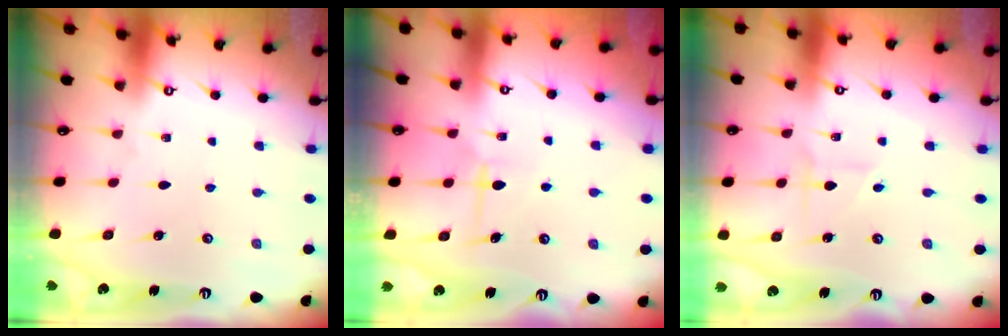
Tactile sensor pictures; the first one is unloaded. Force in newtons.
{"total": 5.8, "press": 5.8, "slide": 0.1}
{"total": 1.8, "press": 1.8, "slide": 0.2}